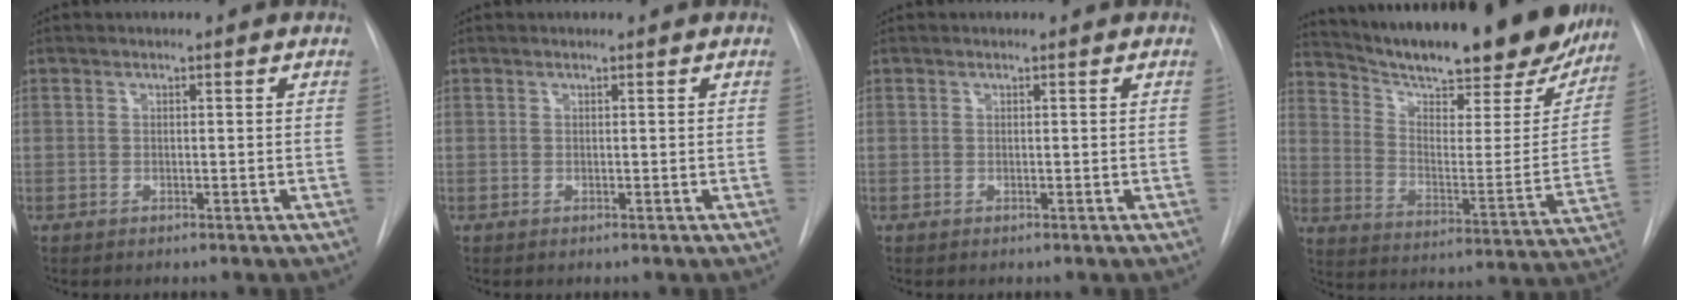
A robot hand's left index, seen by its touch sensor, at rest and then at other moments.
{"total": 0.0}
{"total": 0.0}
{"total": 29.6, "force": [25.2, 6.4, 14.2], "torque": [-0.228, -0.049, 0.337]}